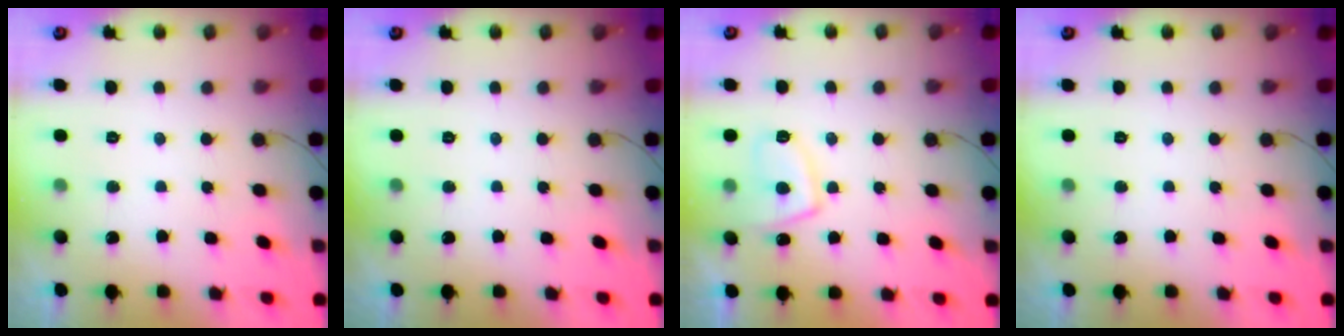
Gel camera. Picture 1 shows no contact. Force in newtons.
{"total": 0.0}
{"total": 9.0, "press": 9.0, "slide": 1.2}
{"total": 0.0}